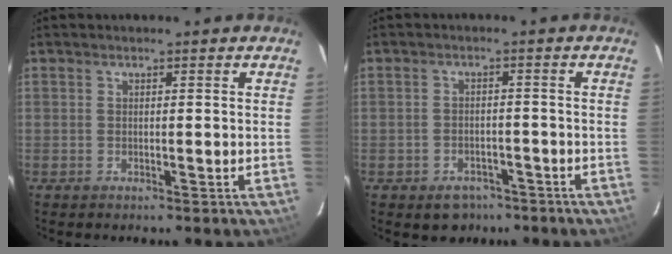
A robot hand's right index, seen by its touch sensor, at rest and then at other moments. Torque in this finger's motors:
{"motor_torque": [0.41, -0.40, 0.22, 0.01]}